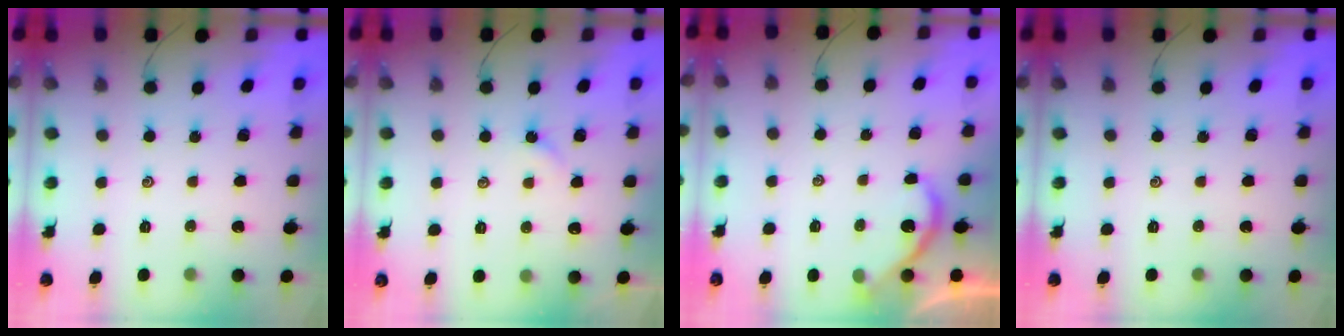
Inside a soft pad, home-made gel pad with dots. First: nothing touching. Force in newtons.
{"total": 3.8, "press": 3.8, "slide": 0.4}
{"total": 3.3, "press": 3.3, "slide": 0.4}
{"total": 0.0}